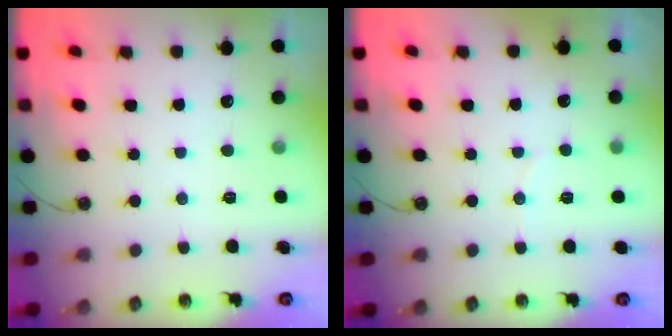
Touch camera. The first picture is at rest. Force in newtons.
{"total": 2.0, "press": 1.8, "slide": 1.0}